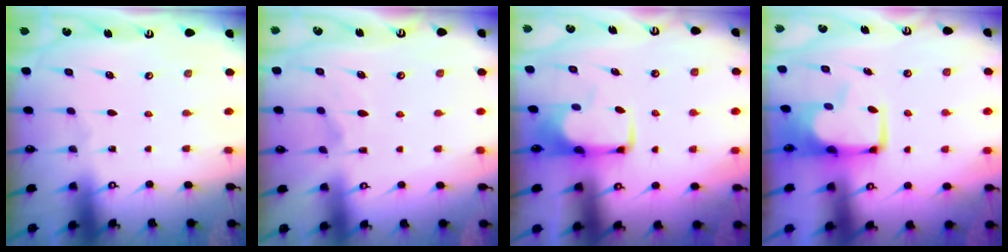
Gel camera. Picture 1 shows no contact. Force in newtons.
{"total": 2.5, "press": 2.1, "slide": 1.4}
{"total": 1.8, "press": 1.7, "slide": 0.4}
{"total": 3.8, "press": 3.7, "slide": 0.7}